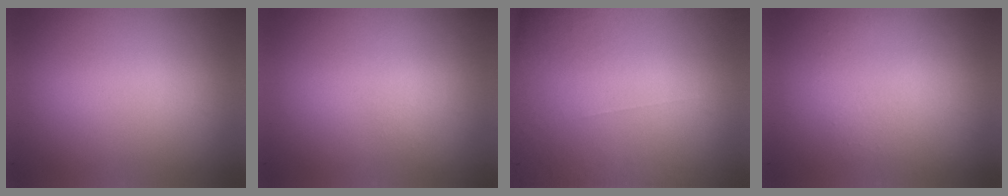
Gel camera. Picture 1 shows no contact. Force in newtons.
{"total": 1.3}
{"total": 5.6}
{"total": 1.1}